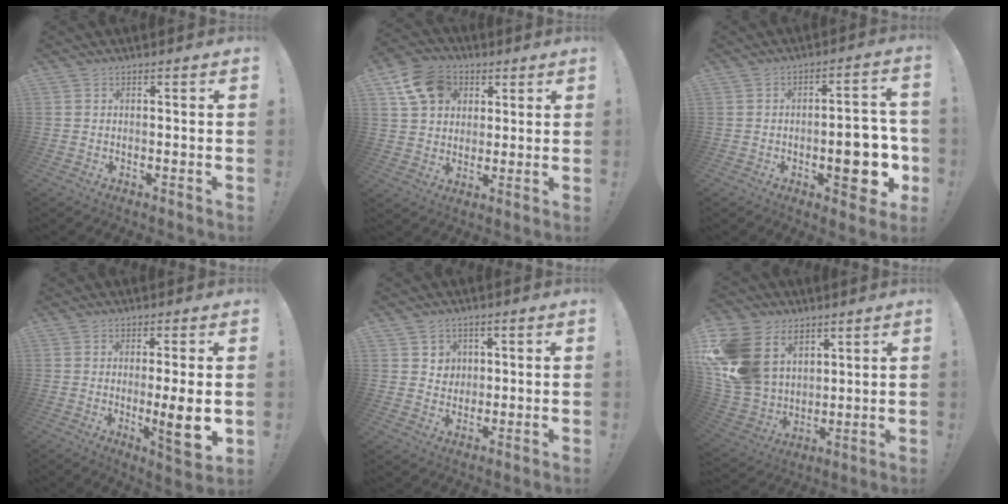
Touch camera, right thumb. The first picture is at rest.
{"total": 13.6, "force": [5.5, 10.7, 6.2], "torque": [-0.094, -0.014, 0.111]}
{"total": 13.9, "force": [-3.6, 5.7, 12.1], "torque": [-0.136, 0.011, -0.052]}
{"total": 9.6, "force": [-0.8, 0.9, 9.5], "torque": [-0.127, -0.014, -0.014]}
{"total": 4.6, "force": [1.8, 4.2, 0.5], "torque": [-0.003, -0.014, 0.032]}
{"total": 20.3, "force": [7.9, 15.5, 10.5], "torque": [-0.210, -0.042, 0.165]}